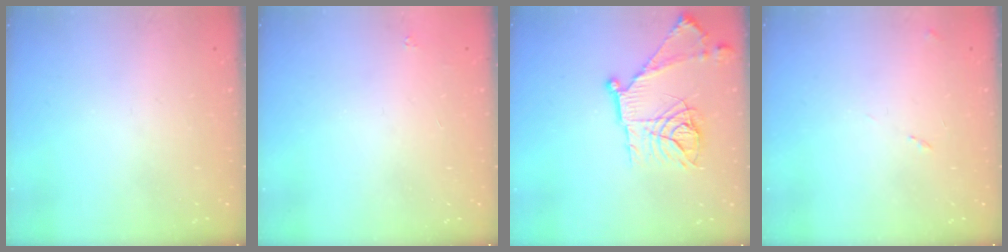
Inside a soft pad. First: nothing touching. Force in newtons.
{"total": 1.6, "press": 1.5, "slide": 0.2}
{"total": 18.7, "press": 18.6, "slide": 1.5}
{"total": 7.6, "press": 7.5, "slide": 0.7}